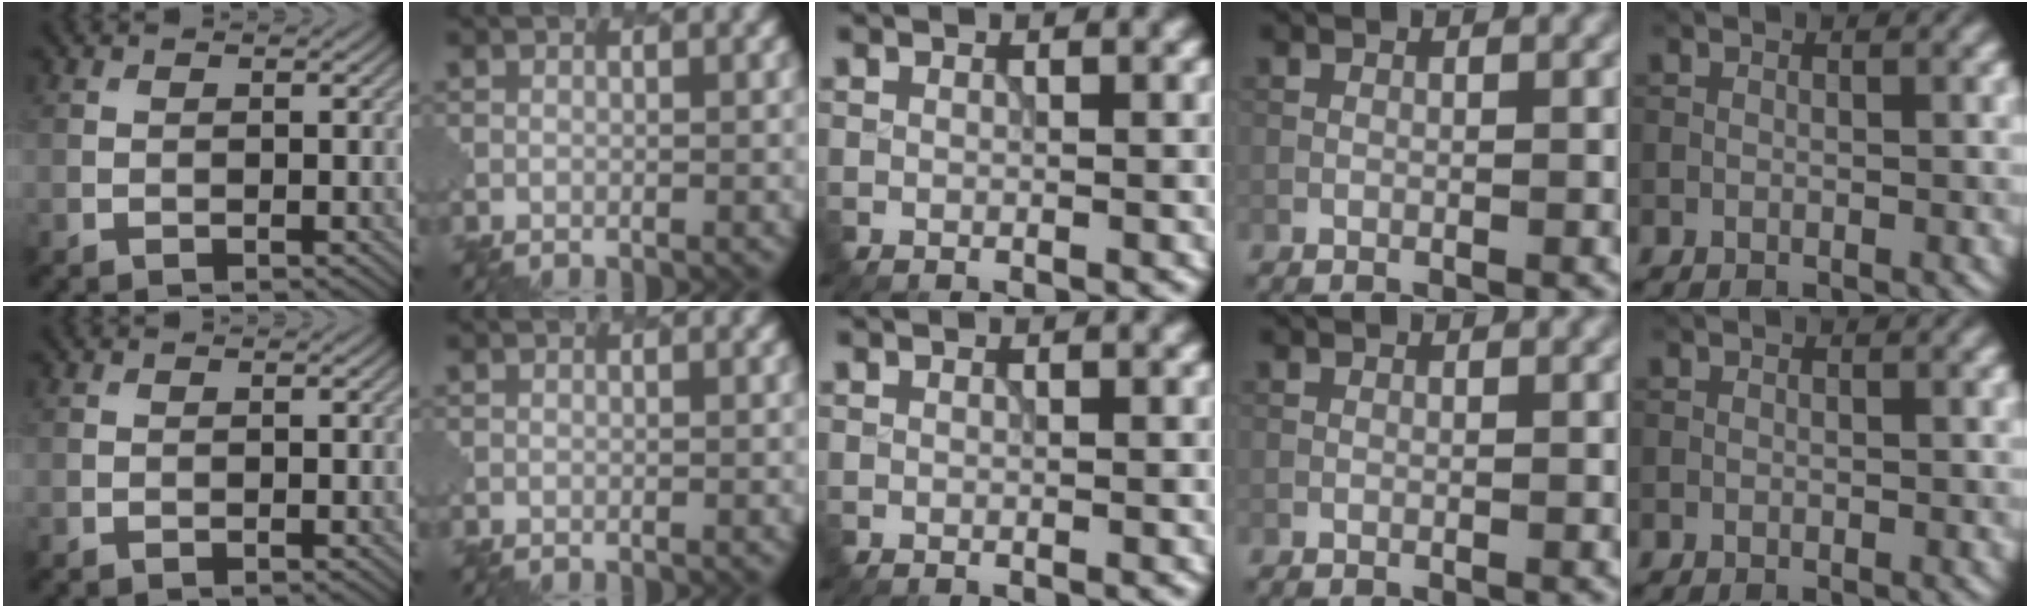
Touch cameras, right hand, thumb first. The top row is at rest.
{}